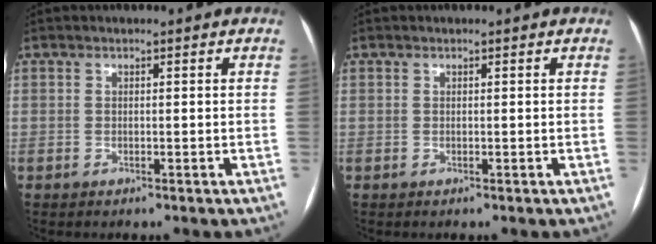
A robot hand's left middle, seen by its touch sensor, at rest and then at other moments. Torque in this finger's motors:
{"motor_torque": [0.94, -0.79, 0.00, -0.20]}